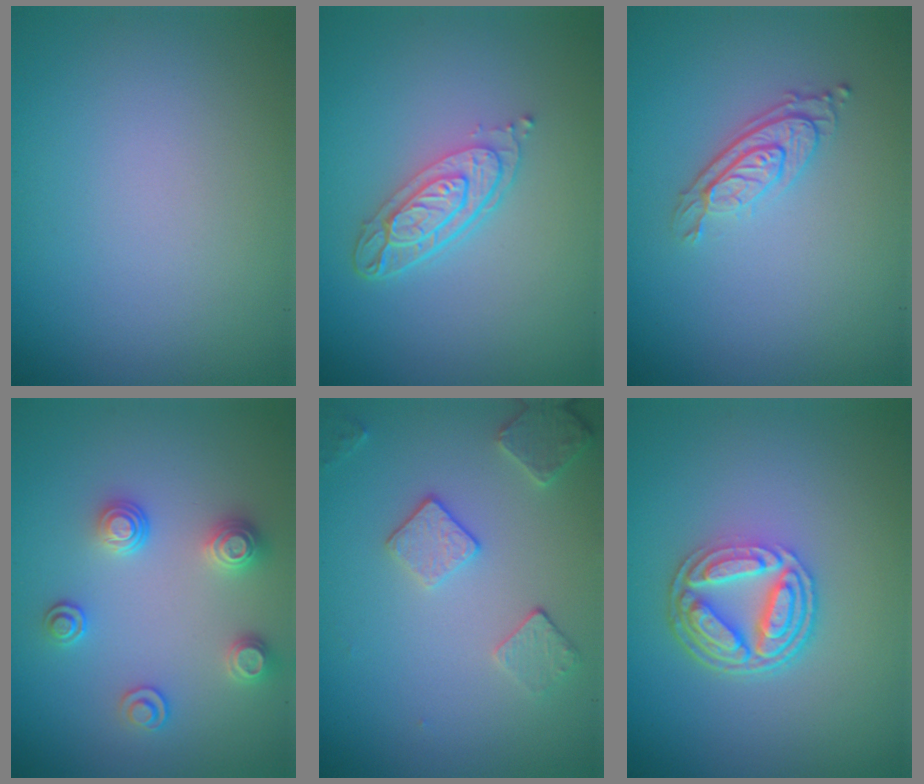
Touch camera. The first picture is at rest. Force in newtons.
{"total": 4.0, "press": 2.9, "slide": 2.7}
{"total": 3.0, "press": 2.2, "slide": 2.0}
{"total": 2.6, "press": 2.6, "slide": 0.4}
{"total": 2.6, "press": 2.5, "slide": 0.8}
{"total": 5.3, "press": 3.9, "slide": 3.6}